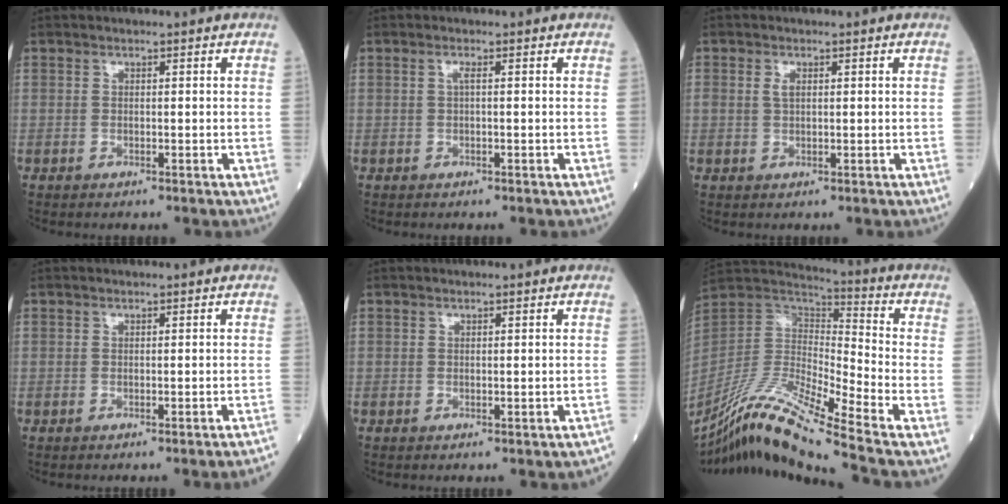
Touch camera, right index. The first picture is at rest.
{"total": 0.8, "force": [0.1, 0.0, 0.8], "torque": [-0.018, 0.001, 0.001]}
{"total": 1.2, "force": [0.4, 0.6, 1.0], "torque": [-0.021, 0.003, 0.008]}
{"total": 3.4, "force": [-3.0, -1.0, 1.4], "torque": [-0.011, -0.004, -0.035]}
{"total": 0.8, "force": [-0.6, 0.0, 0.5], "torque": [-0.006, 0.001, -0.004]}
{"total": 18.2, "force": [-14.2, -1.3, 11.3], "torque": [-0.235, -0.011, -0.271]}